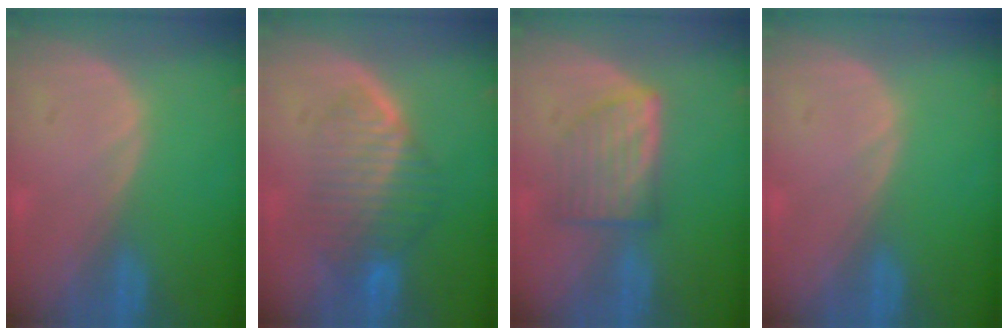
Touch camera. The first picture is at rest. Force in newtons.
{"total": 7.6, "press": 6.9, "slide": 3.2}
{"total": 6.0, "press": 5.8, "slide": 1.7}
{"total": 0.0}